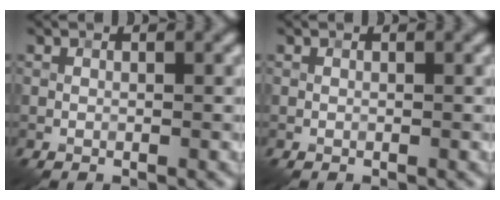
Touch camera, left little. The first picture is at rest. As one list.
[{"total": 0.0}]